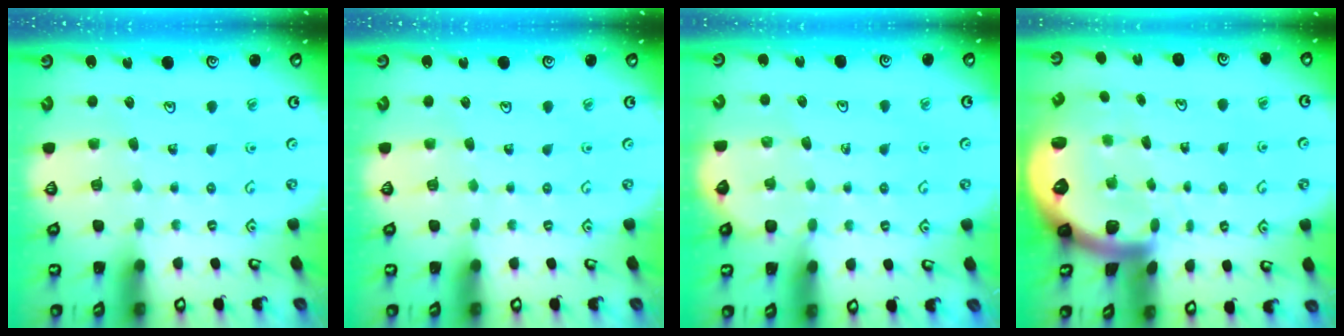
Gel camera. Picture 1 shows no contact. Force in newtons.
{"total": 0.0}
{"total": 2.3, "press": 2.3, "slide": 0.1}
{"total": 2.8, "press": 2.7, "slide": 0.6}